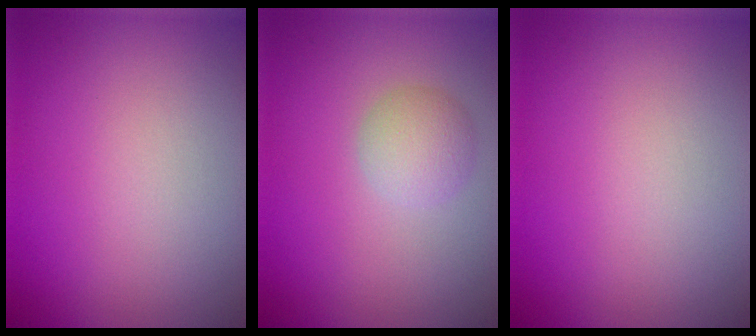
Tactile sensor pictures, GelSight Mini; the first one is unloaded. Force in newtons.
{"total": 2.3, "press": 2.3, "slide": 0.0}
{"total": 0.0}